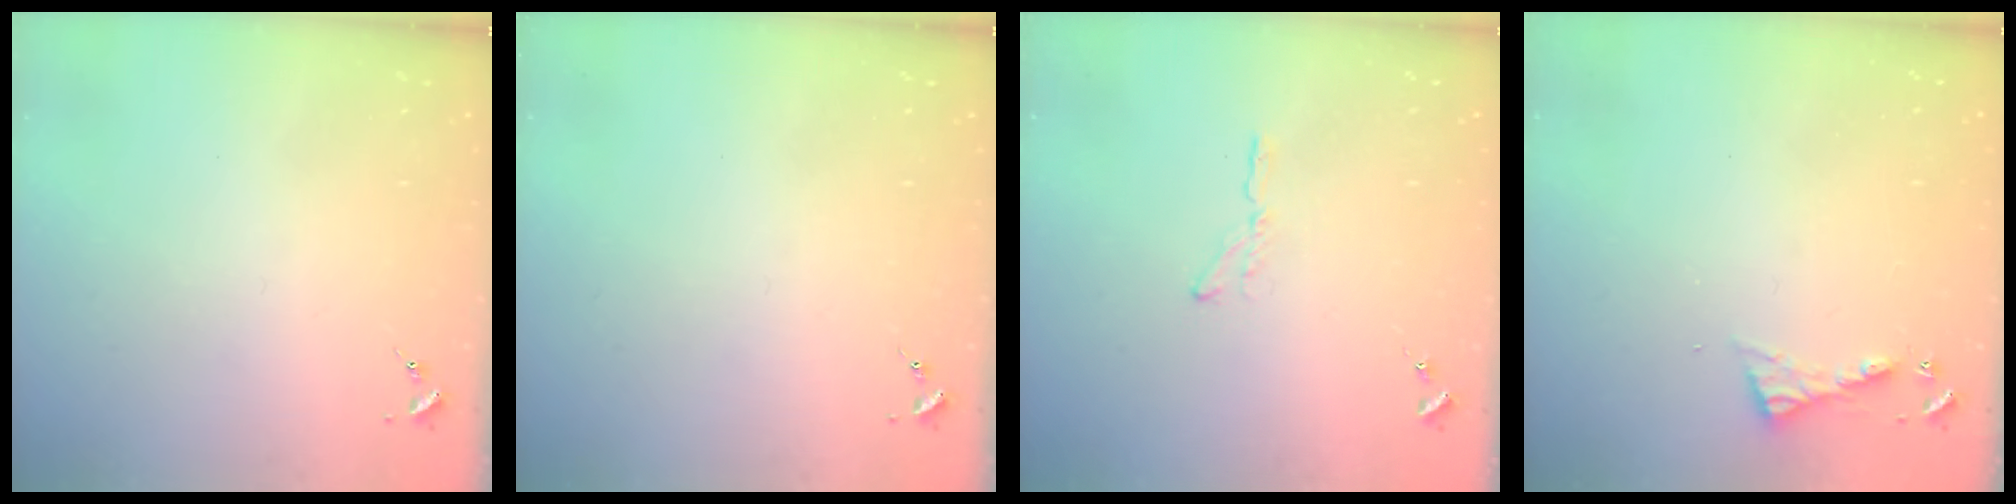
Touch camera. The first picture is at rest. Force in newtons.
{"total": 0.0}
{"total": 4.1, "press": 4.1, "slide": 0.4}
{"total": 5.8, "press": 5.8, "slide": 0.5}